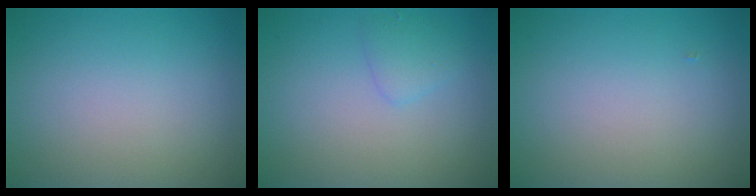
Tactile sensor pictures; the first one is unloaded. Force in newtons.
{"total": 1.4, "press": 1.4, "slide": 0.1}
{"total": 0.0}